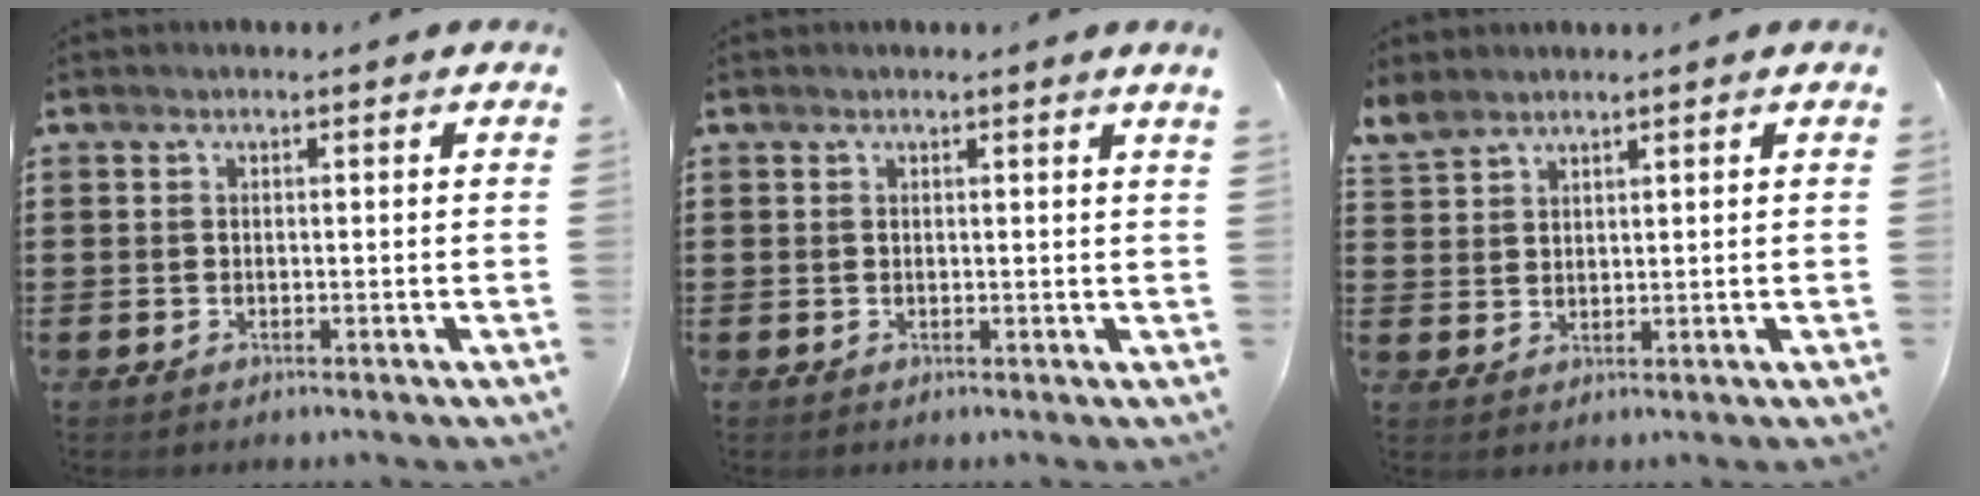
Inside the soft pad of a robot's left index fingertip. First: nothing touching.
{"total": 0.9, "force": [0.6, -0.4, 0.6], "torque": [-0.011, -0.005, 0.012]}
{"total": 3.4, "force": [3.0, 1.6, 0.7], "torque": [-0.024, -0.001, 0.059]}